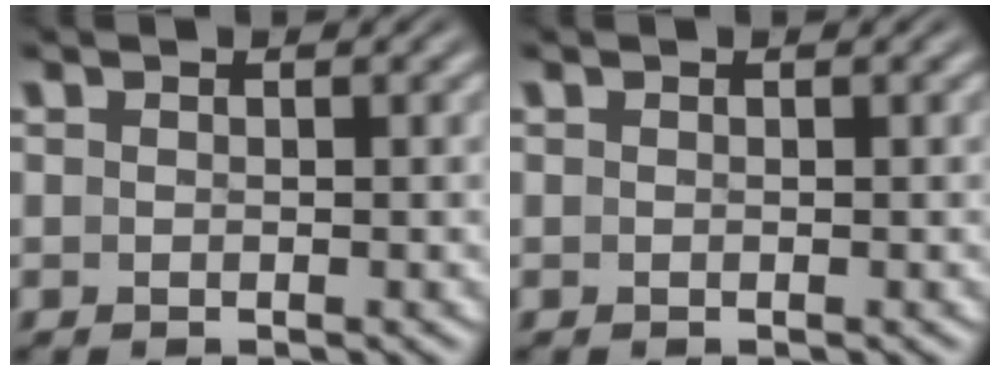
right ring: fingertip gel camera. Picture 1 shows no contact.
{"total": 0.0}